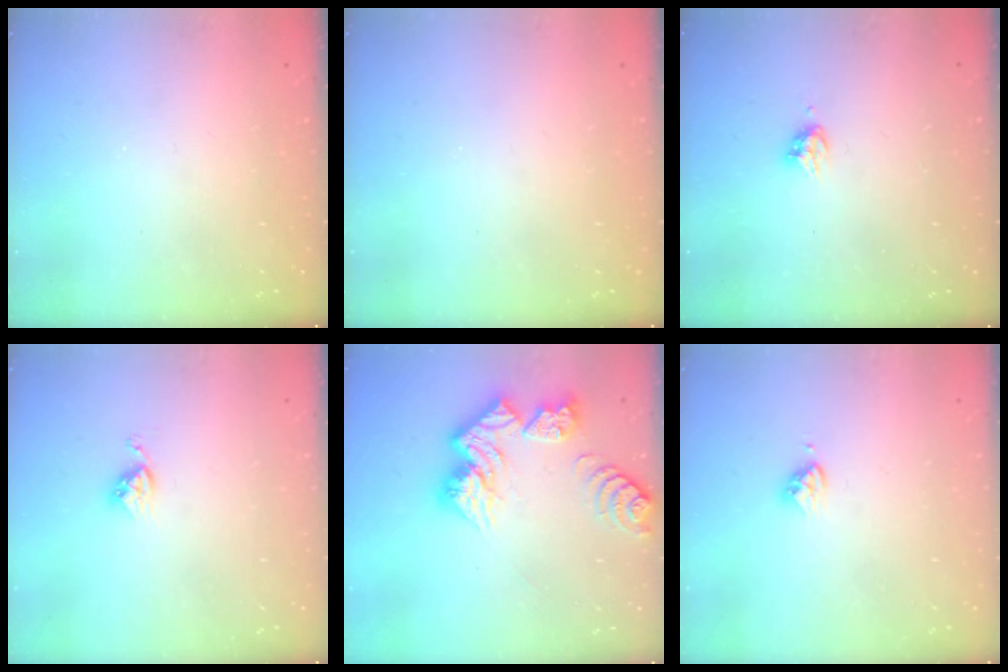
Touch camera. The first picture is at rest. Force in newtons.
{"total": 0.0}
{"total": 4.2, "press": 4.1, "slide": 0.5}
{"total": 3.9, "press": 3.9, "slide": 0.4}
{"total": 15.7, "press": 15.6, "slide": 1.7}
{"total": 3.6, "press": 3.5, "slide": 0.7}